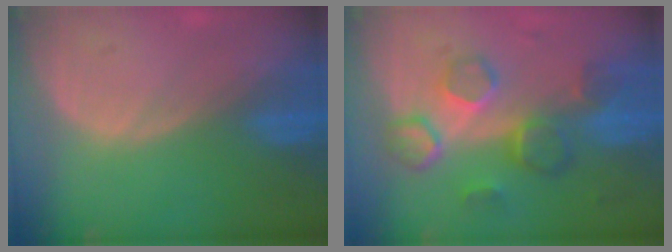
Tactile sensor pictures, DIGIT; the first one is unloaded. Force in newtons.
{"total": 8.5, "press": 7.8, "slide": 3.5}